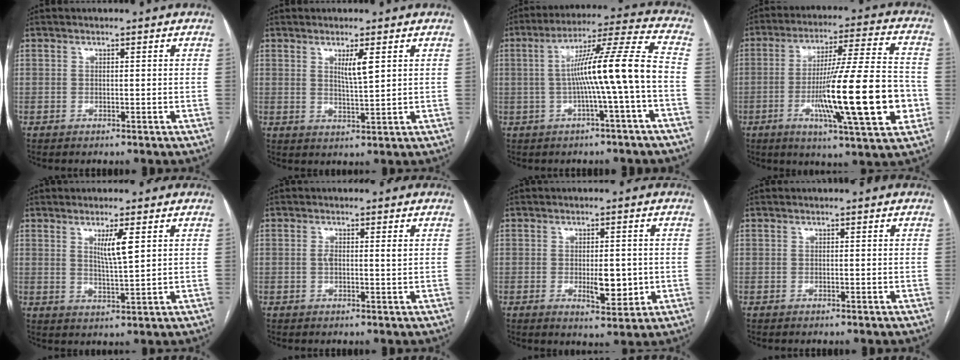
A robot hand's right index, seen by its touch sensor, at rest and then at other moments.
{"total": 3.7, "force": [1.6, 0.1, 3.4], "torque": [-0.061, -0.007, 0.031]}
{"total": 12.6, "force": [-1.7, -1.3, 12.4], "torque": [-0.204, 0.024, -0.029]}
{"total": 20.5, "force": [-4.7, 1.0, 19.9], "torque": [-0.314, -0.008, -0.073]}
{"total": 4.7, "force": [1.9, 0.1, 4.3], "torque": [-0.077, -0.009, 0.036]}
{"total": 2.3, "force": [0.4, 0.5, 2.2], "torque": [-0.042, 0.001, 0.006]}
{"total": 5.5, "force": [-0.8, 2.0, 5.1], "torque": [-0.077, -0.007, -0.005]}
{"total": 0.0}